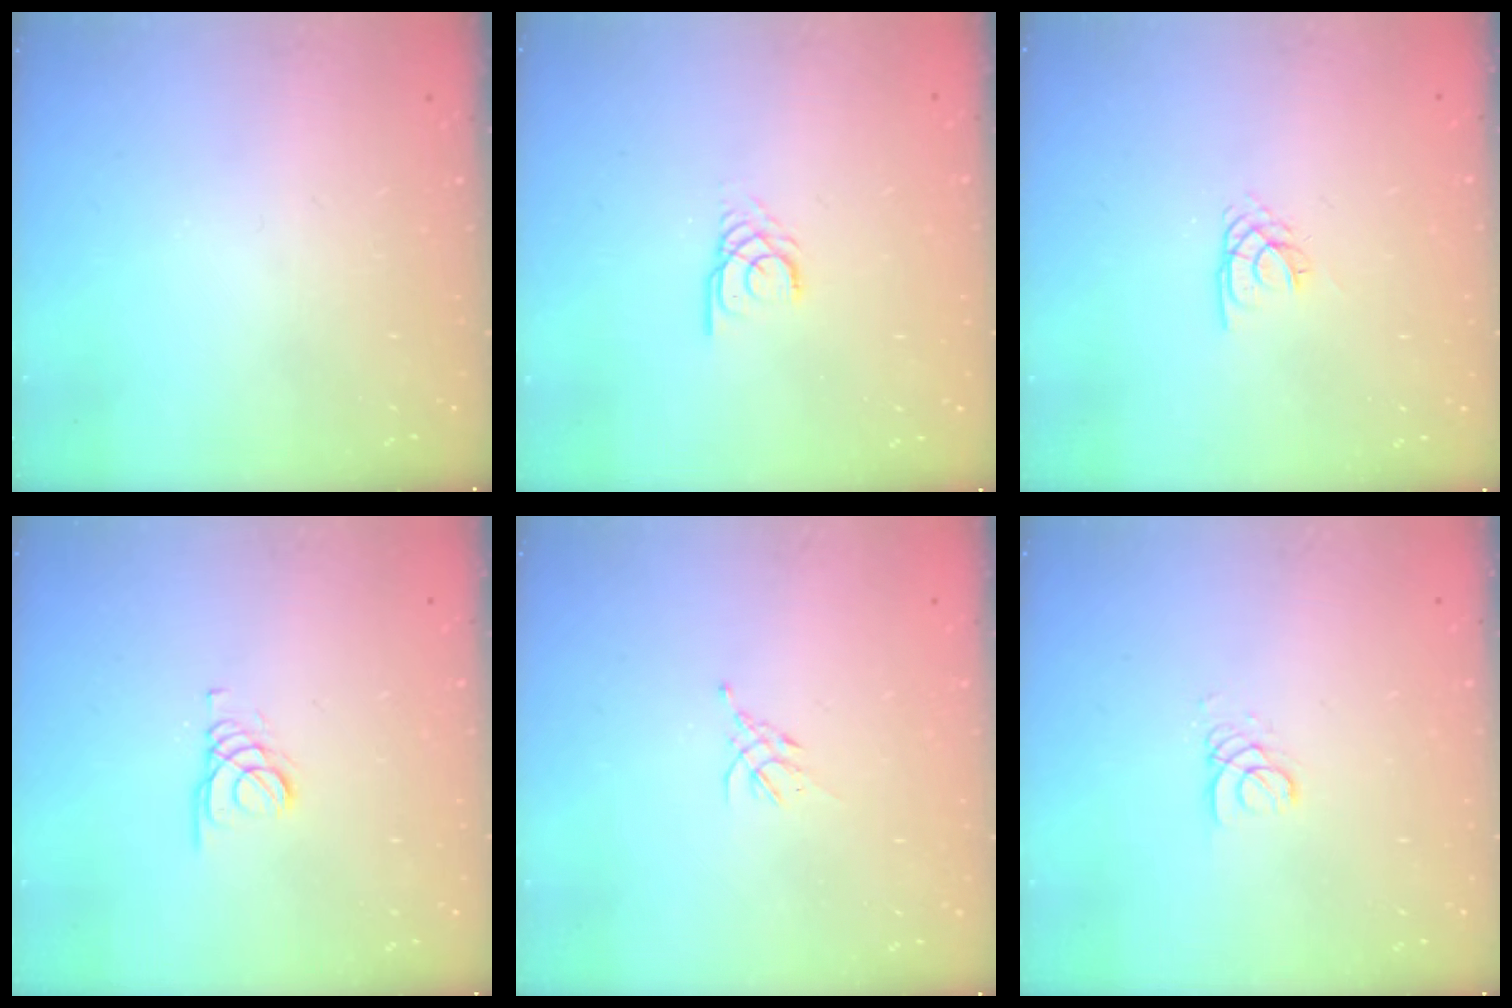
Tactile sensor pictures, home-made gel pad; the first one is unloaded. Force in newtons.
{"total": 2.2, "press": 2.2, "slide": 0.2}
{"total": 2.2, "press": 2.2, "slide": 0.3}
{"total": 1.8, "press": 1.8, "slide": 0.2}
{"total": 1.9, "press": 1.8, "slide": 0.5}
{"total": 2.6, "press": 2.6, "slide": 0.2}